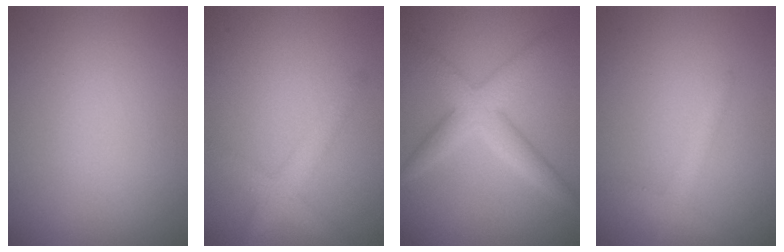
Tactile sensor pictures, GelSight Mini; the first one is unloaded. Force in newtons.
{"total": 2.9, "press": 2.9, "slide": 0.1}
{"total": 3.9, "press": 3.9, "slide": 0.1}
{"total": 2.0, "press": 2.0, "slide": 0.1}